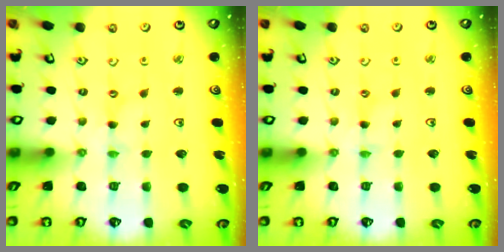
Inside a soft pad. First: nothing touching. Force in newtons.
{"total": 0.0}